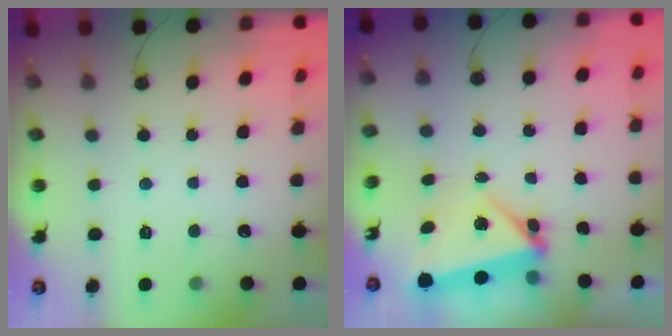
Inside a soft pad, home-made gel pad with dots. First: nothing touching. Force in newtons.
{"total": 5.6, "press": 5.6, "slide": 0.4}